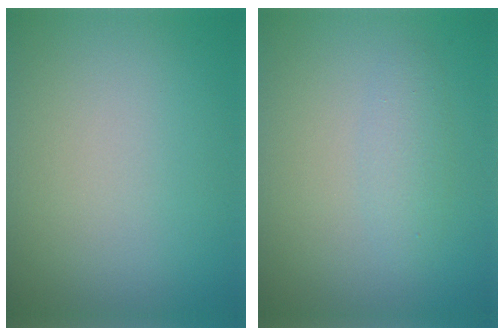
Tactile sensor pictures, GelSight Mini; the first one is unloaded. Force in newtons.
{"total": 1.6, "press": 1.6, "slide": 0.0}